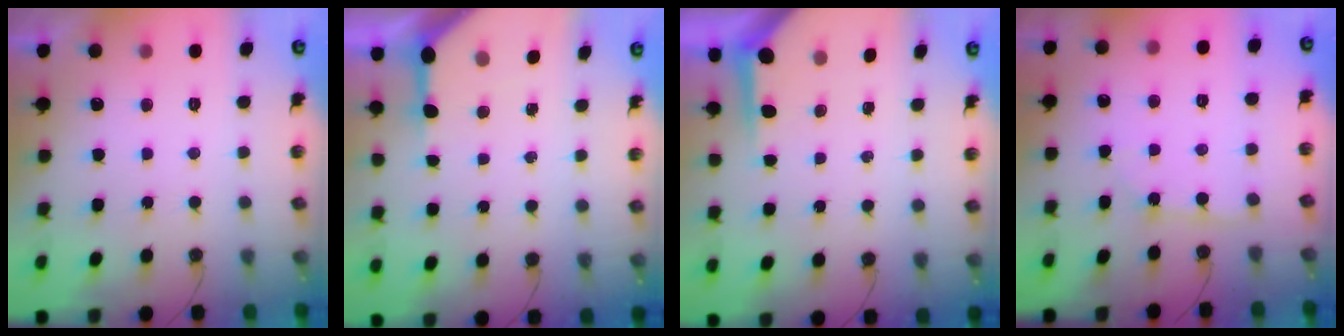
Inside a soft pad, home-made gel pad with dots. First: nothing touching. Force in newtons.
{"total": 6.6, "press": 6.6, "slide": 0.9}
{"total": 4.0, "press": 4.0, "slide": 0.4}
{"total": 2.2, "press": 2.2, "slide": 0.3}